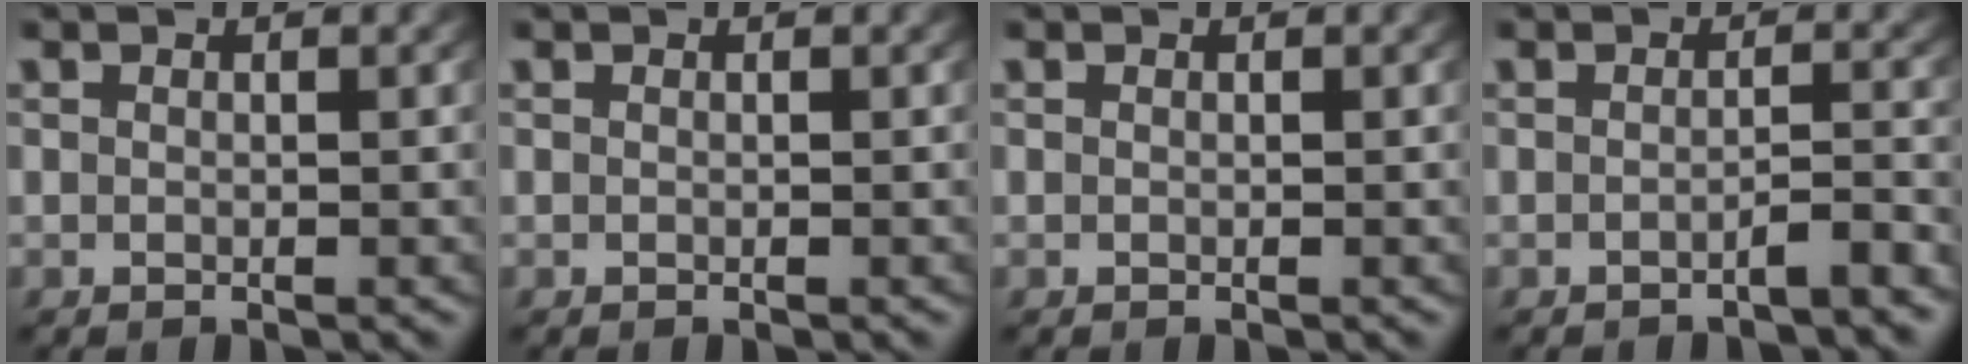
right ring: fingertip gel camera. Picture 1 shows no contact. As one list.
[{"total": 0.0}, {"total": 0.0}, {"total": 1.7, "force": [-1.5, 0.0, 0.7], "torque": [-0.007, -0.002, -0.027]}]